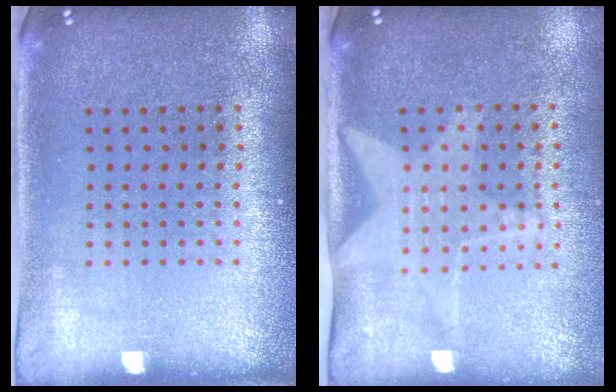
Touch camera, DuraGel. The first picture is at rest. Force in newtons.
{"total": 1.9, "press": 1.5, "slide": 1.1}